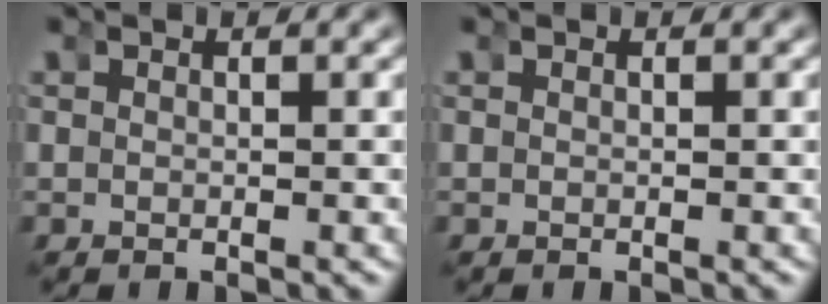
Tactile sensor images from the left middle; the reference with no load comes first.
{"total": 0.0}